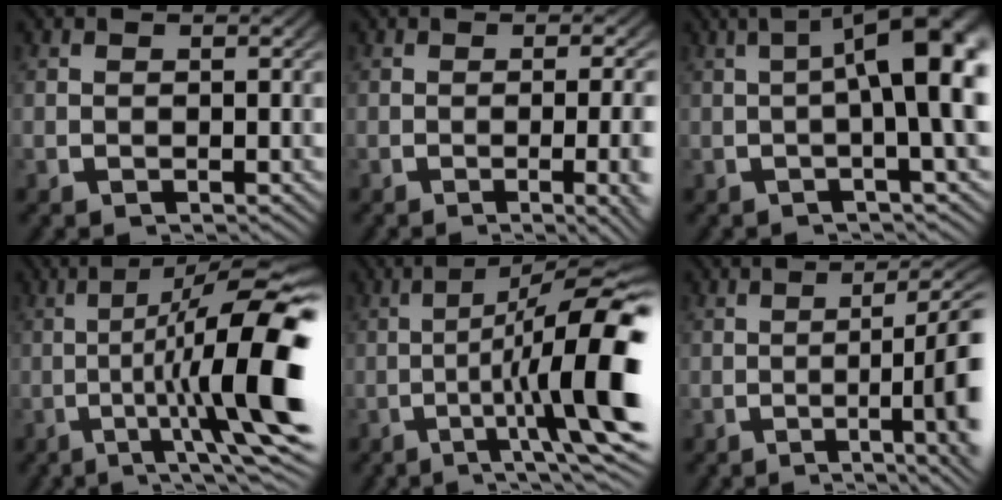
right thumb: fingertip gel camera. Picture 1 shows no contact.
{"total": 3.9, "force": [-1.3, 0.6, 3.6], "torque": [-0.047, 0.002, -0.021]}
{"total": 10.8, "force": [2.8, 3.9, 9.7], "torque": [-0.115, 0.039, 0.018]}
{"total": 14.6, "force": [-0.9, 5.3, 13.6], "torque": [-0.186, -0.017, -0.011]}
{"total": 12.7, "force": [-1.1, 4.7, 11.8], "torque": [-0.165, -0.020, -0.014]}
{"total": 7.6, "force": [-1.5, 2.4, 7.1], "torque": [-0.113, -0.007, -0.025]}